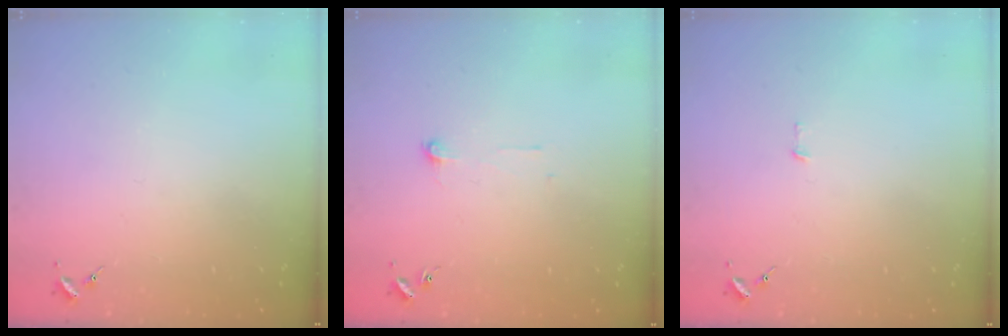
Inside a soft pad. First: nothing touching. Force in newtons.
{"total": 3.9, "press": 3.9, "slide": 0.3}
{"total": 1.9, "press": 1.9, "slide": 0.1}